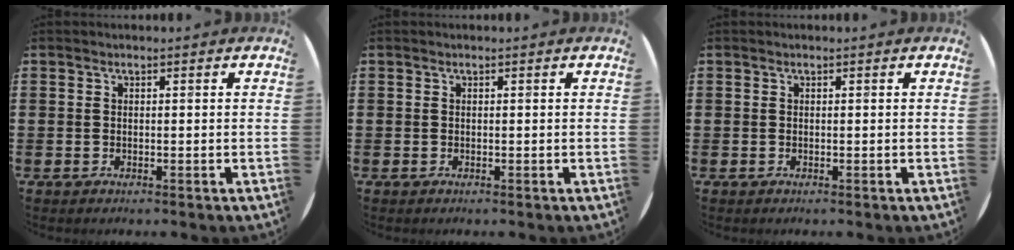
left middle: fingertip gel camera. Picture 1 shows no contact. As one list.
[{"total": 0.0}, {"total": 0.0}]